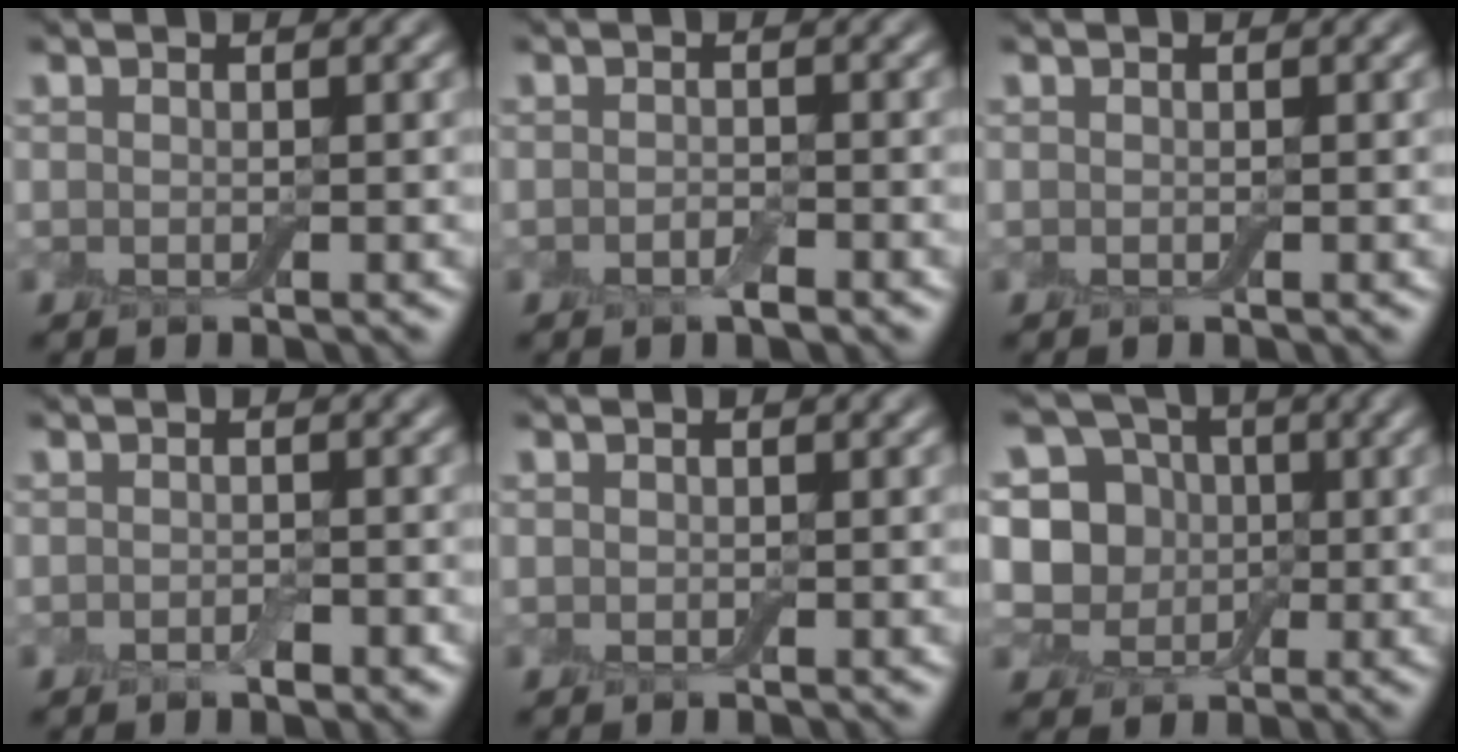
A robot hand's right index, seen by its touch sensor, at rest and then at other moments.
{"total": 1.2, "force": [-0.7, 0.4, 0.9], "torque": [-0.017, -0.002, -0.012]}
{"total": 0.0}
{"total": 1.4, "force": [-0.7, 0.7, 1.0], "torque": [-0.017, -0.003, -0.012]}
{"total": 0.0}
{"total": 7.7, "force": [1.3, 6.9, 3.2], "torque": [-0.050, 0.021, -0.013]}